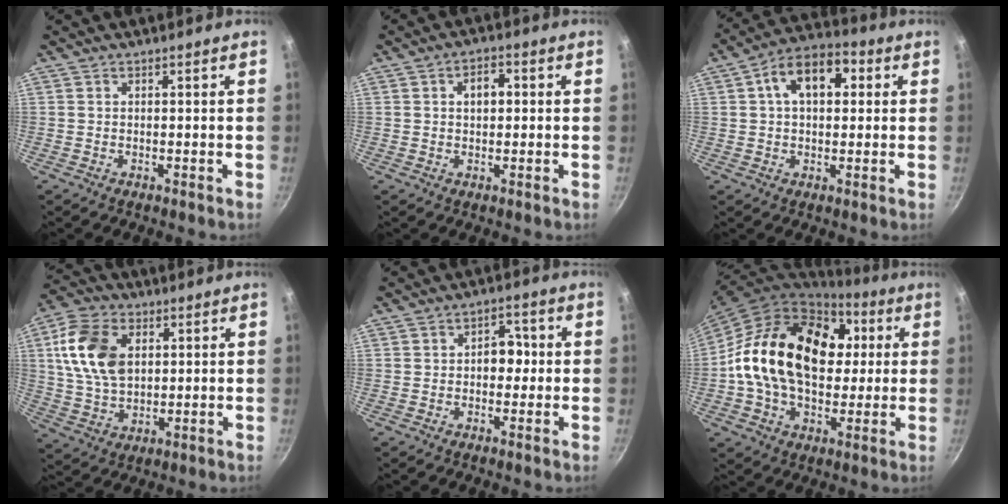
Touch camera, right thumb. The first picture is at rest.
{"total": 4.2, "force": [0.7, 2.6, 3.2], "torque": [-0.031, 0.014, 0.009]}
{"total": 11.8, "force": [2.9, 7.3, 8.7], "torque": [-0.104, 0.024, 0.031]}
{"total": 14.2, "force": [3.5, 9.5, 9.9], "torque": [-0.174, -0.001, 0.065]}
{"total": 5.0, "force": [-0.1, 3.8, 3.3], "torque": [-0.007, 0.013, -0.006]}
{"total": 25.6, "force": [3.4, 17.6, 18.4], "torque": [-0.289, 0.028, 0.048]}